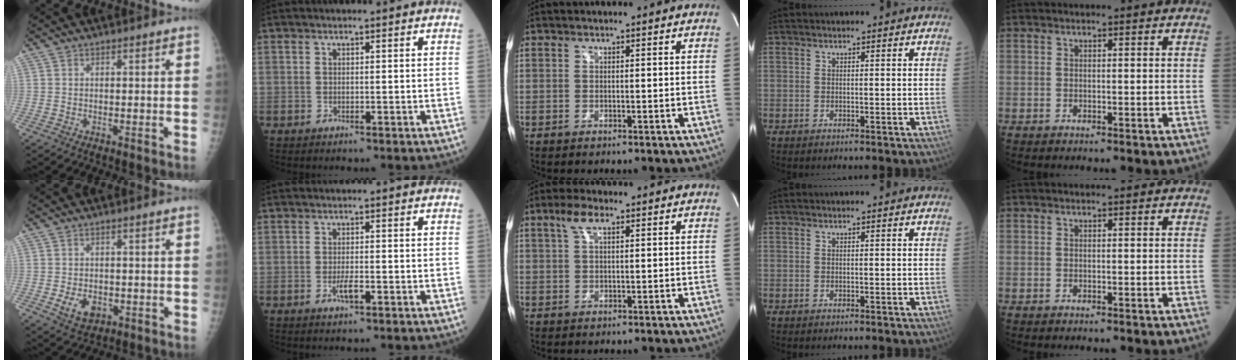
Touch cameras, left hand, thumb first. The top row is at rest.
{"thumb": {"total": 4.8, "force": [-1.3, 3.4, 3.1], "torque": [-0.041, 0.000, -0.012]}, "index": {"total": 1.8, "force": [-0.9, 0.3, 1.5], "torque": [-0.033, -0.002, -0.015]}, "middle": {"total": 3.4, "force": [1.8, 1.0, 2.7], "torque": [-0.063, 0.014, 0.040]}}